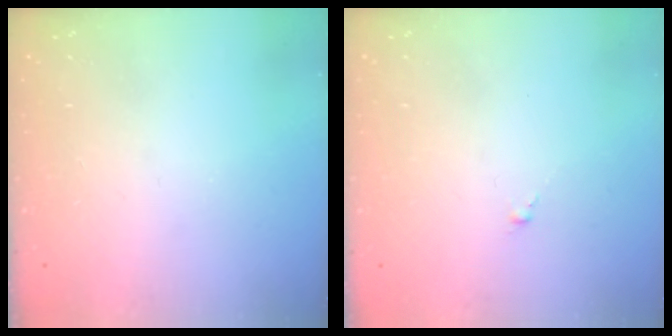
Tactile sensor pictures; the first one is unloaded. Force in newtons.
{"total": 0.5, "press": 0.4, "slide": 0.4}